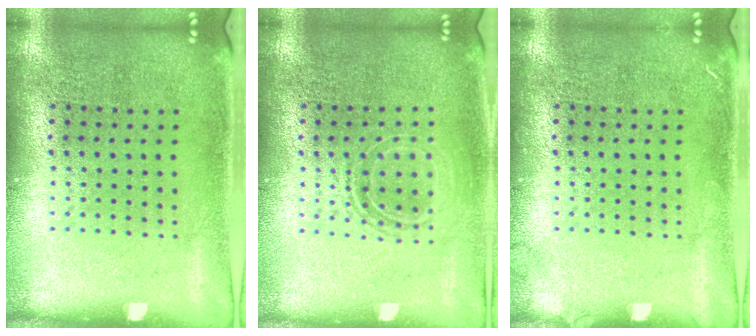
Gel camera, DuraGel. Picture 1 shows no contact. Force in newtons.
{"total": 1.5, "press": 1.2, "slide": 0.9}
{"total": 0.8, "press": 0.7, "slide": 0.2}